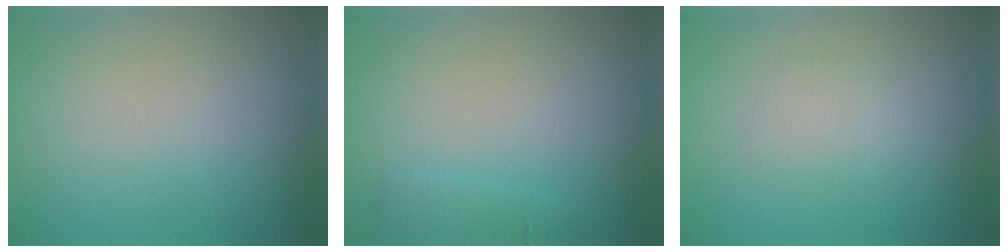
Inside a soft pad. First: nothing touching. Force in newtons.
{"total": 1.2, "press": 1.2, "slide": 0.1}
{"total": 1.5, "press": 1.5, "slide": 0.0}